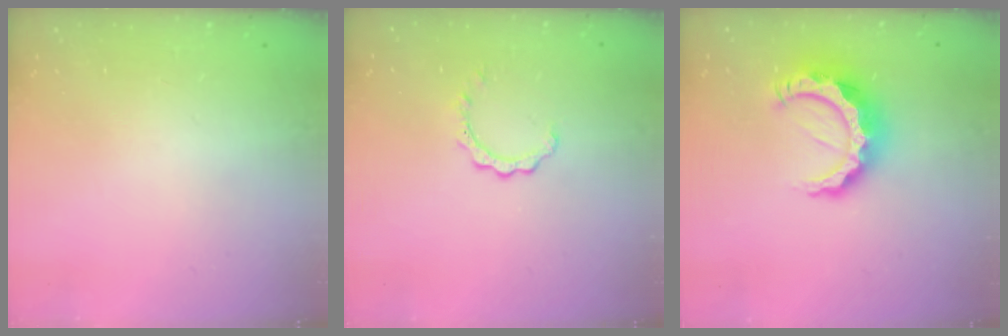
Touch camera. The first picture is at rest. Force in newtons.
{"total": 2.4, "press": 2.4, "slide": 0.3}
{"total": 12.4, "press": 12.3, "slide": 1.4}